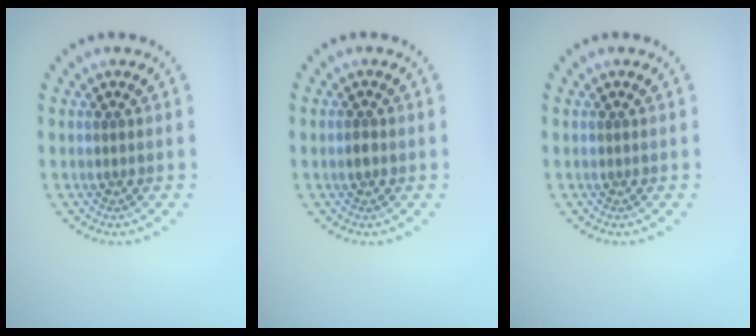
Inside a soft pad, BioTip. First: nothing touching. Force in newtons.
{"total": 0.8, "press": 0.8, "slide": 0.2}
{"total": 0.0}